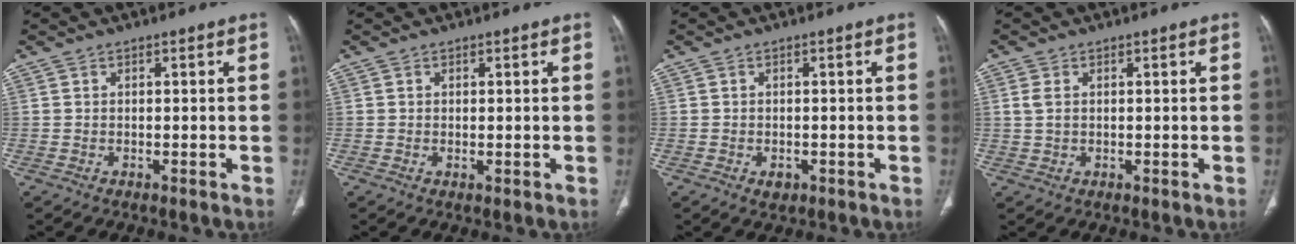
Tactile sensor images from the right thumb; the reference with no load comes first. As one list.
[{"total": 0.6, "force": [0.0, 0.2, 0.5], "torque": [-0.013, -0.005, 0.002]}, {"total": 1.8, "force": [-0.7, 1.2, 1.0], "torque": [-0.010, 0.001, -0.005]}, {"total": 2.1, "force": [0.4, 1.3, 1.6], "torque": [-0.046, 0.002, 0.010]}]